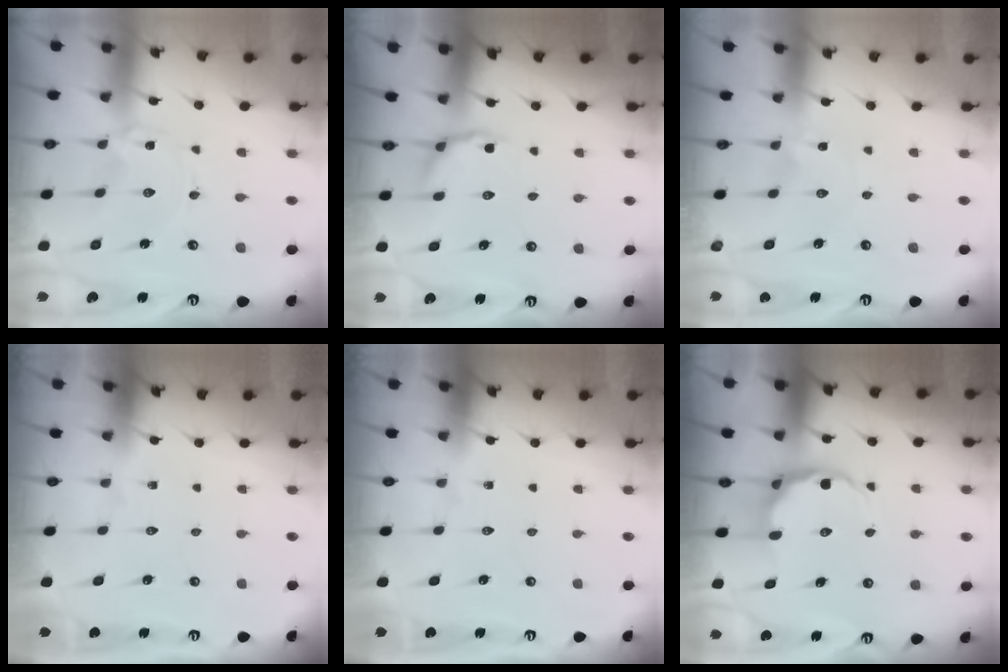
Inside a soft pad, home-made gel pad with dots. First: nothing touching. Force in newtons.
{"total": 4.4, "press": 3.7, "slide": 2.4}
{"total": 0.0}
{"total": 0.0}
{"total": 0.0}
{"total": 7.7, "press": 7.5, "slide": 1.6}